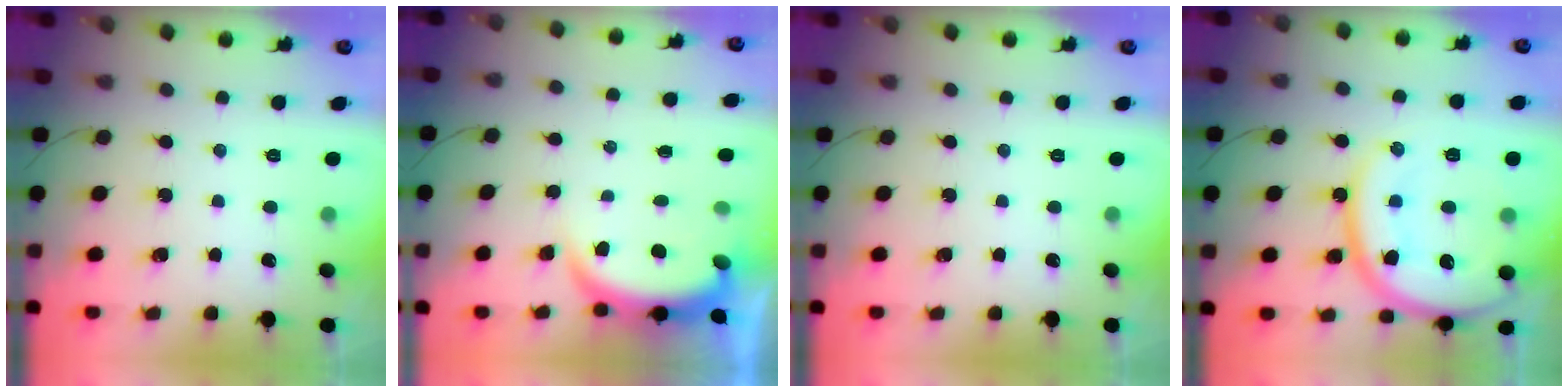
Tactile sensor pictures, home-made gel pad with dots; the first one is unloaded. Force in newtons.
{"total": 4.7, "press": 4.7, "slide": 0.4}
{"total": 0.0}
{"total": 20.5, "press": 20.4, "slide": 2.1}